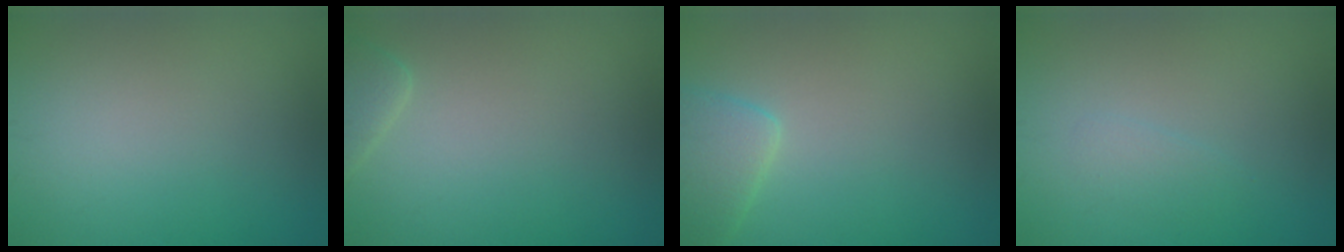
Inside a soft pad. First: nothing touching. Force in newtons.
{"total": 1.6, "press": 1.6, "slide": 0.2}
{"total": 2.8, "press": 2.7, "slide": 0.3}
{"total": 1.0, "press": 1.0, "slide": 0.1}